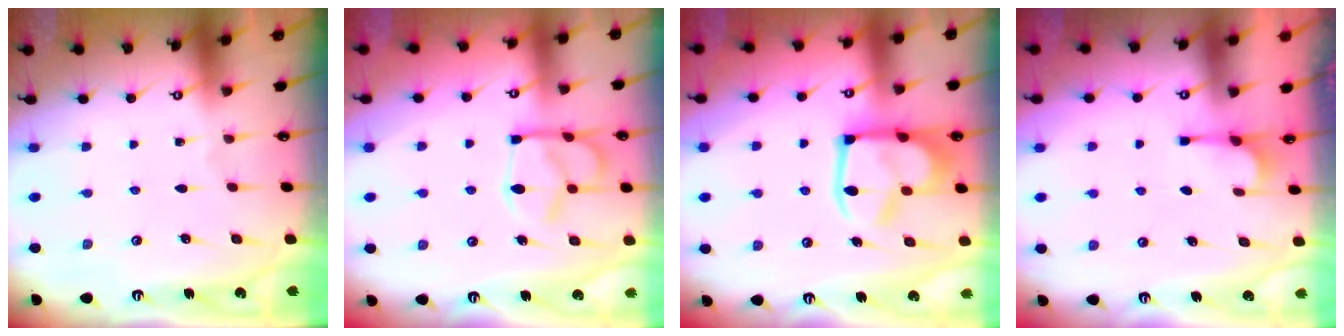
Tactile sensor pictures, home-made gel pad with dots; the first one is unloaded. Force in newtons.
{"total": 8.4, "press": 8.3, "slide": 1.3}
{"total": 11.4, "press": 11.3, "slide": 1.4}
{"total": 3.3, "press": 3.1, "slide": 1.1}